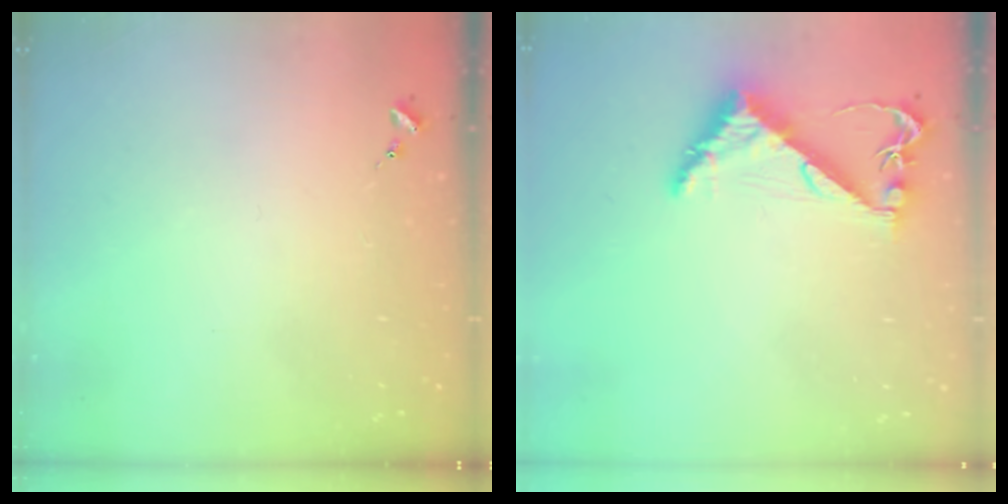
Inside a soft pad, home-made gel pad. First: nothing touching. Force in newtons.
{"total": 7.9, "press": 7.9, "slide": 0.8}